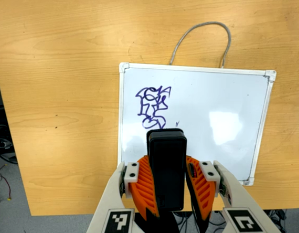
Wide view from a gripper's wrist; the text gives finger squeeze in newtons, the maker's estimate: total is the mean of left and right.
{"total": 8.3, "left": 7.0, "right": 9.7}